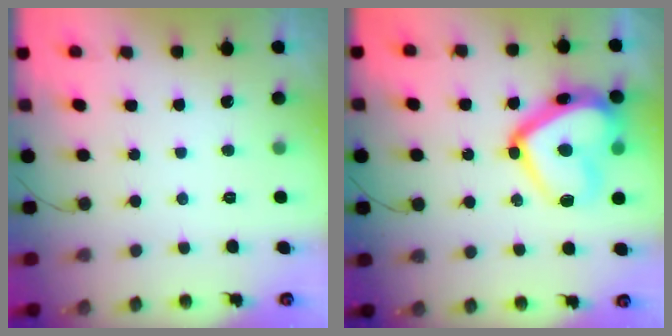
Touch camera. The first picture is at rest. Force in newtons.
{"total": 22.1, "press": 22.0, "slide": 1.7}